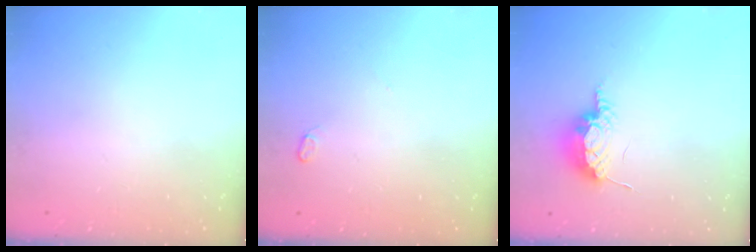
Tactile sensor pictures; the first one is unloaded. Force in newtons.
{"total": 3.5, "press": 3.5, "slide": 0.5}
{"total": 7.6, "press": 7.5, "slide": 1.4}